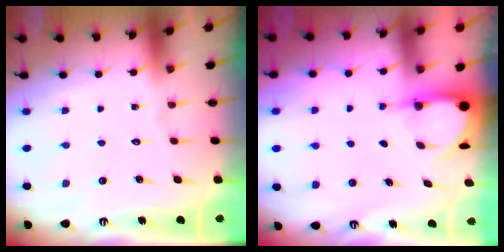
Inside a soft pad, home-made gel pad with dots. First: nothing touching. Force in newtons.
{"total": 3.9, "press": 3.9, "slide": 0.4}